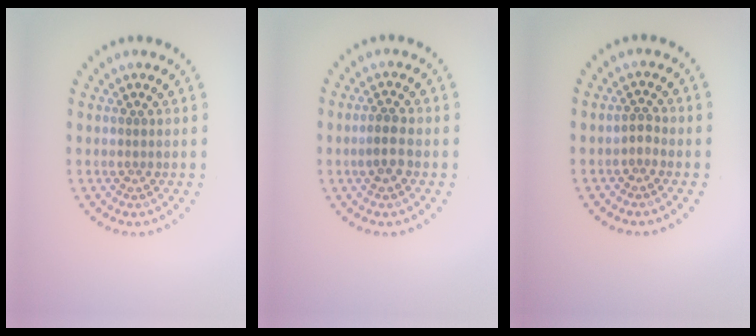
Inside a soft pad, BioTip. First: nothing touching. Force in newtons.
{"total": 2.1, "press": 2.1, "slide": 0.5}
{"total": 0.8, "press": 0.7, "slide": 0.3}